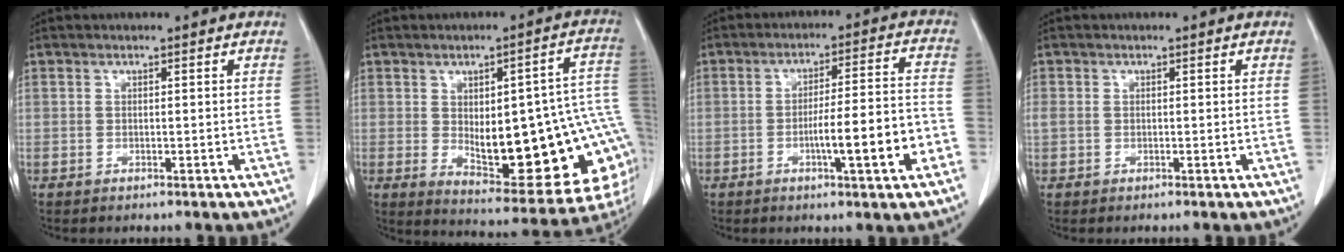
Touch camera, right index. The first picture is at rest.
{"total": 23.1, "force": [-1.9, 7.2, 21.9], "torque": [-0.211, 0.022, 0.005]}
{"total": 10.6, "force": [-3.6, 0.6, 10.0], "torque": [-0.149, 0.009, -0.052]}
{"total": 1.0, "force": [0.0, 0.8, 0.5], "torque": [-0.022, 0.014, 0.004]}